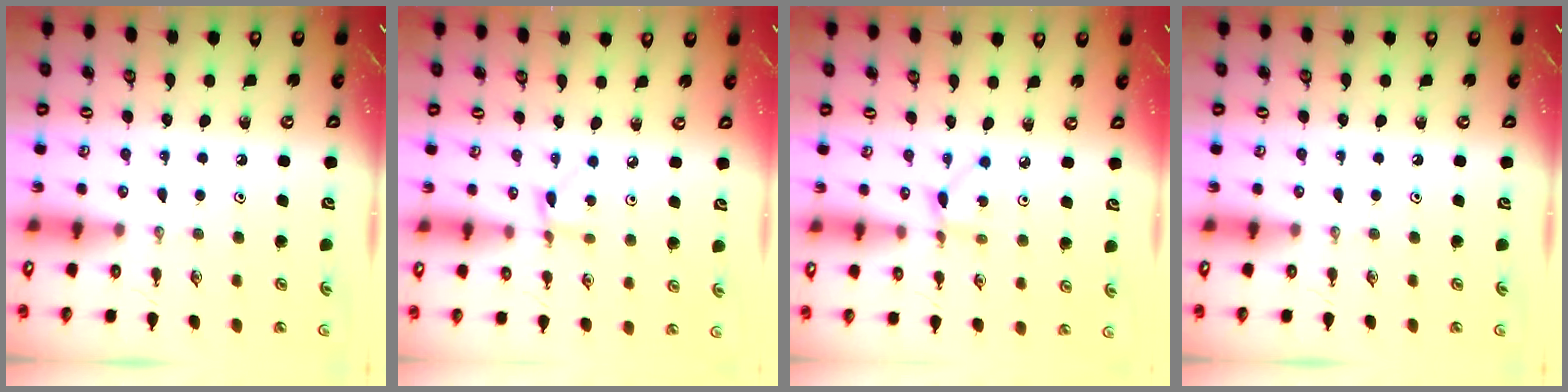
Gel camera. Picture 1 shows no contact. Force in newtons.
{"total": 2.4, "press": 2.4, "slide": 0.3}
{"total": 2.0, "press": 2.0, "slide": 0.3}
{"total": 0.0}